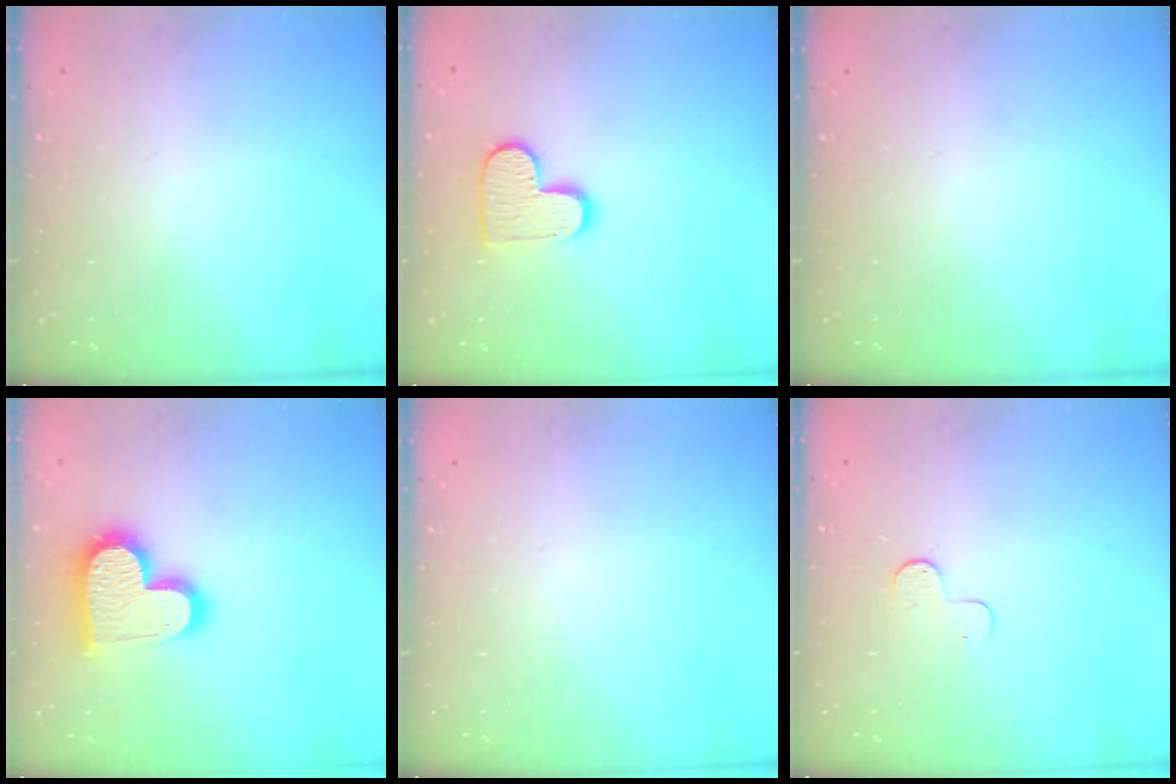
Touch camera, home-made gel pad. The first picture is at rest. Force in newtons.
{"total": 11.4, "press": 11.3, "slide": 0.6}
{"total": 0.0}
{"total": 17.9, "press": 17.8, "slide": 1.3}
{"total": 0.0}
{"total": 5.0, "press": 5.0, "slide": 0.4}